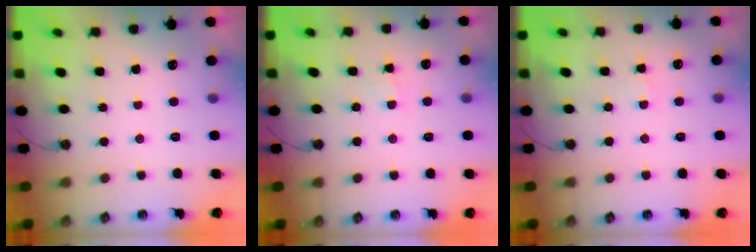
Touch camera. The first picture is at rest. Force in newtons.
{"total": 4.9, "press": 4.8, "slide": 0.7}
{"total": 4.0, "press": 3.9, "slide": 0.6}